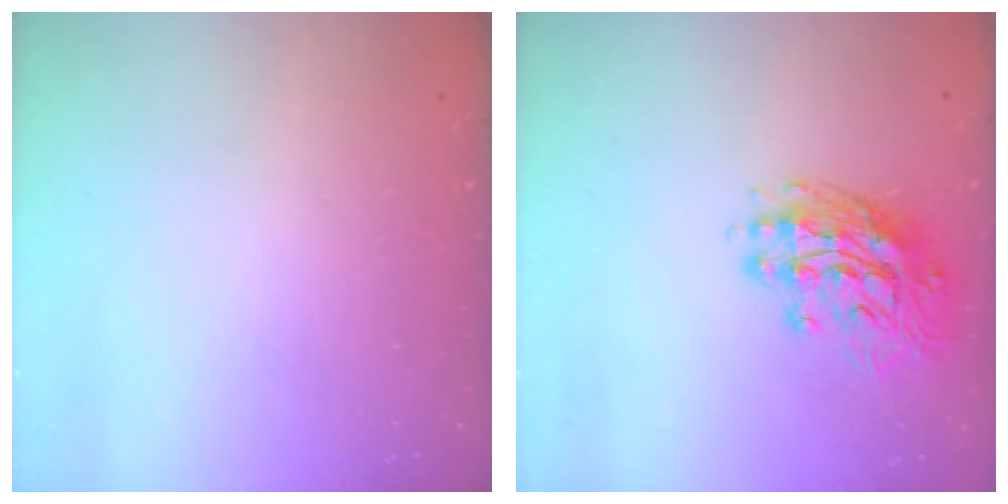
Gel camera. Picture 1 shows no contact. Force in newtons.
{"total": 13.6, "press": 13.6, "slide": 1.5}